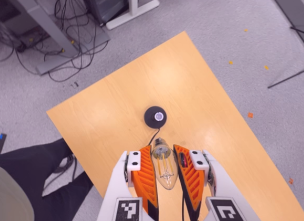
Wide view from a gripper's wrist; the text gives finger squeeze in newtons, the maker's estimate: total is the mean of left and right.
{"total": 19.7, "left": 21.3, "right": 18.1}